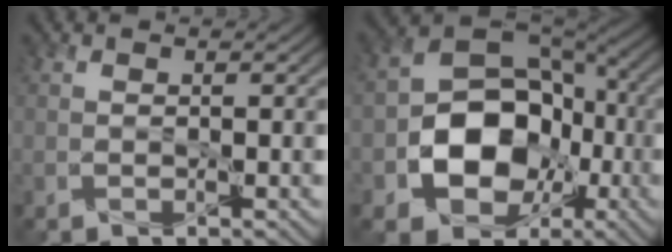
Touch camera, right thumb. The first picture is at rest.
{"total": 13.7, "force": [-3.4, 10.2, 8.5], "torque": [-0.154, -0.022, -0.066]}